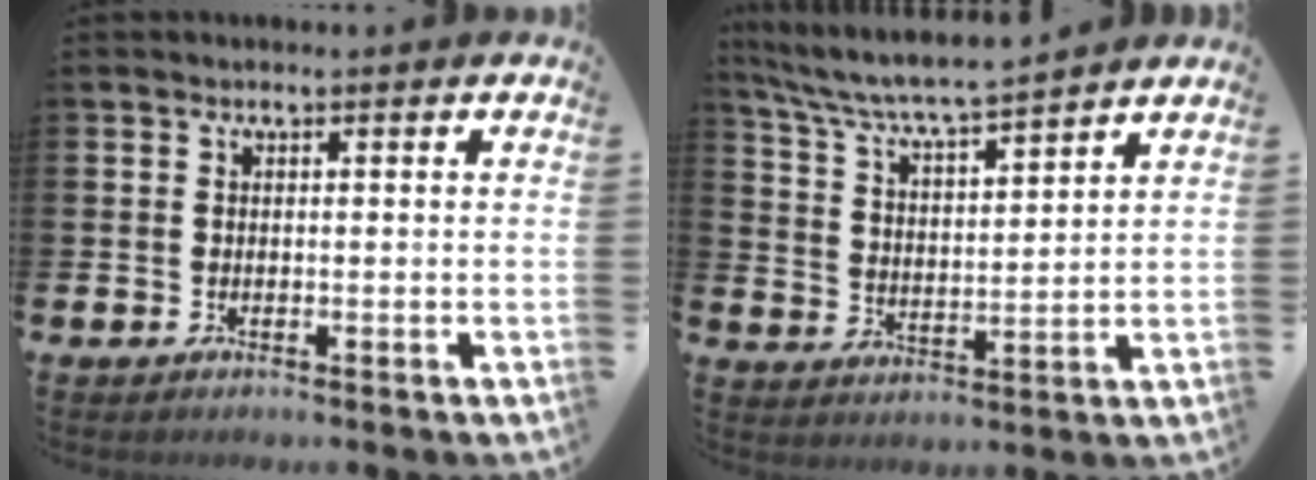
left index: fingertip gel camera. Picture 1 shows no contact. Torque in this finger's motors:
{"motor_torque": [0.47, -0.40, 0.18, 0.21]}